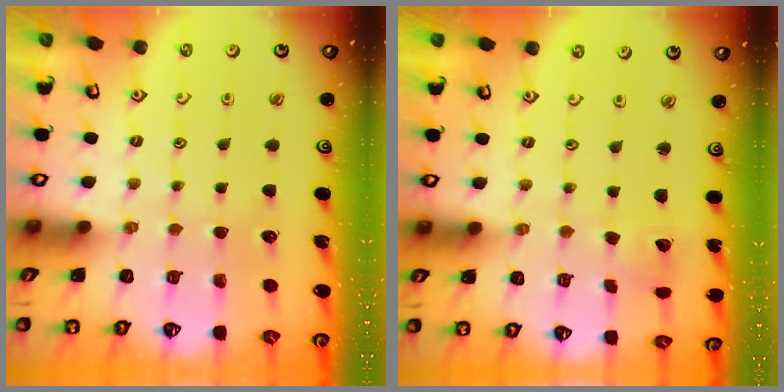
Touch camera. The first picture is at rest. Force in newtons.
{"total": 1.7, "press": 1.7, "slide": 0.1}